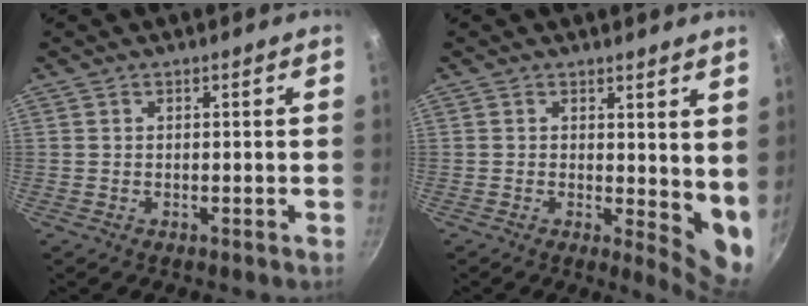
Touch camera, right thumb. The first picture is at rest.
{"total": 6.7, "force": [1.4, 3.2, 5.8], "torque": [-0.065, -0.021, 0.020]}